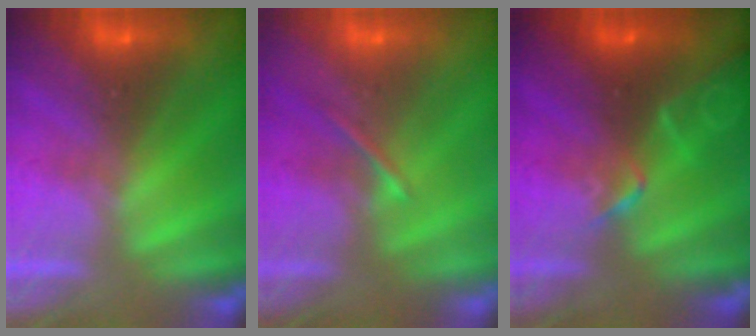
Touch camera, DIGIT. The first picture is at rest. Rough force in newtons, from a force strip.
{"total": 1.4}
{"total": 2.1}